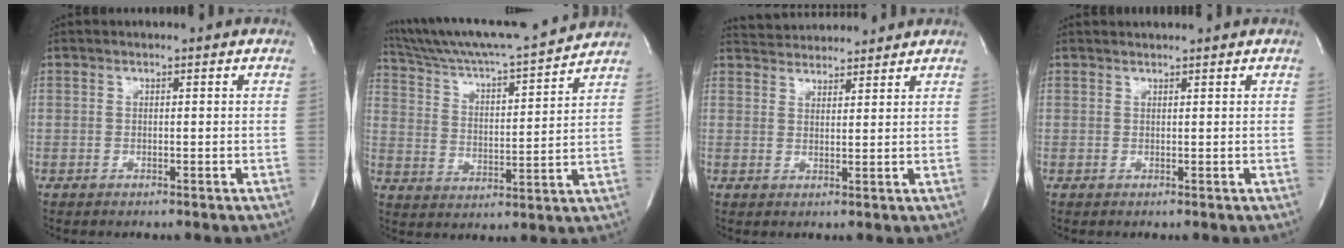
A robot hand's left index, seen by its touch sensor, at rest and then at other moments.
{"total": 18.4, "force": [17.1, 0.4, 6.6], "torque": [-0.119, -0.005, 0.268]}
{"total": 7.2, "force": [7.0, 1.1, 1.0], "torque": [-0.020, 0.025, 0.105]}
{"total": 1.9, "force": [1.9, -0.2, 0.2], "torque": [-0.004, 0.012, 0.030]}